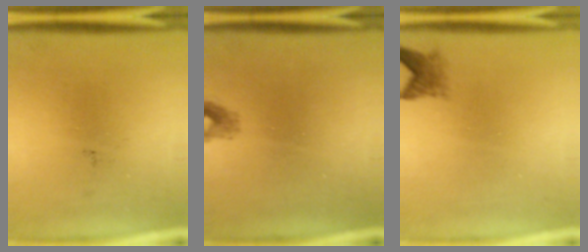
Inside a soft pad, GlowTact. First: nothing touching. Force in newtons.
{"total": 1.2}
{"total": 2.2}